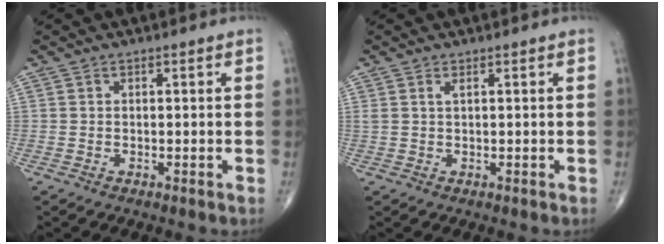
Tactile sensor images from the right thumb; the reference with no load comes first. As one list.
[{"total": 1.0, "force": [0.5, 0.2, 0.8], "torque": [-0.023, 0.006, 0.013]}]